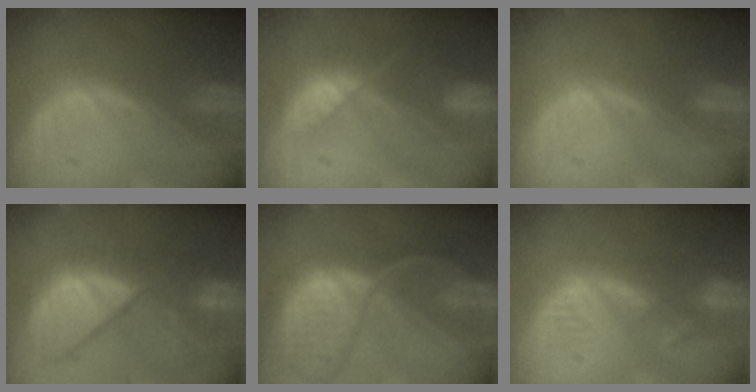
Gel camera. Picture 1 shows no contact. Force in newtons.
{"total": 7.2, "press": 6.5, "slide": 3.2}
{"total": 0.0}
{"total": 11.5, "press": 10.4, "slide": 5.0}
{"total": 12.0, "press": 9.9, "slide": 6.9}
{"total": 4.3, "press": 4.0, "slide": 1.7}